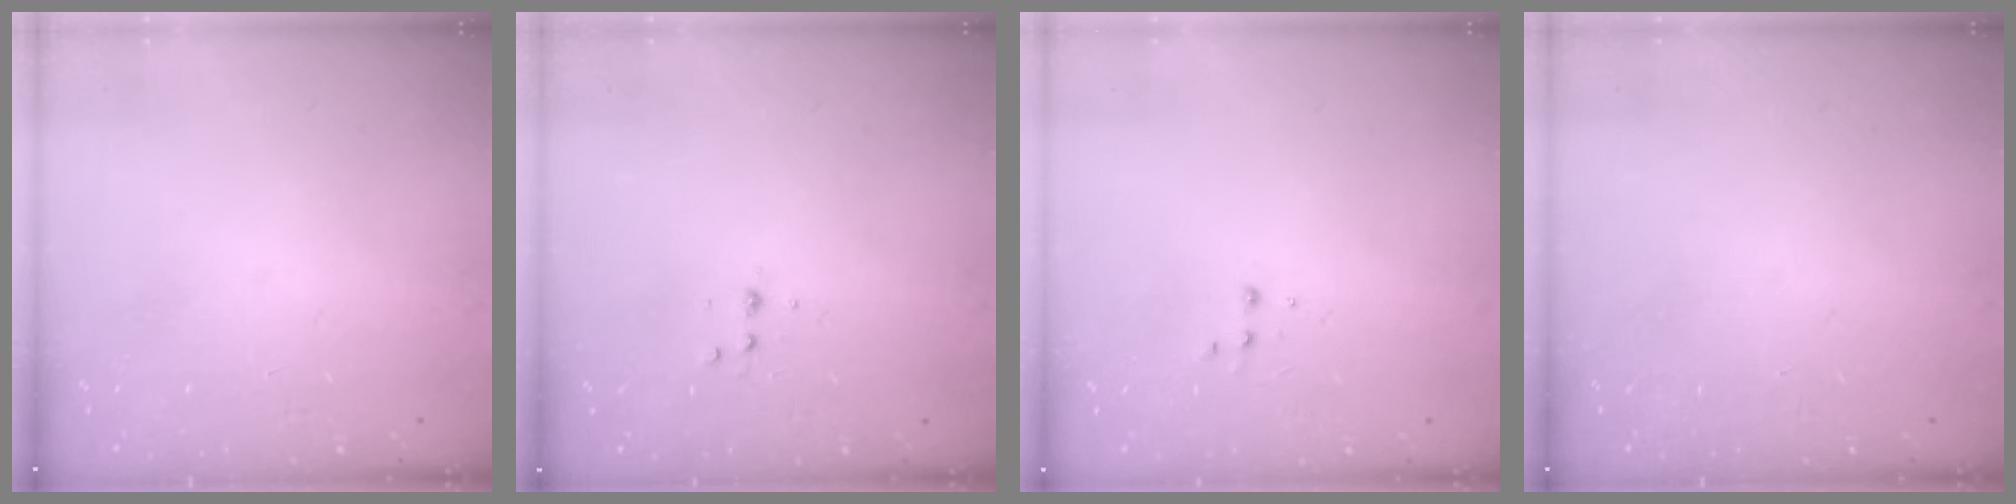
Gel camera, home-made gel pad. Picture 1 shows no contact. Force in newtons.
{"total": 3.7, "press": 3.5, "slide": 1.1}
{"total": 1.9, "press": 1.9, "slide": 0.2}
{"total": 0.0}